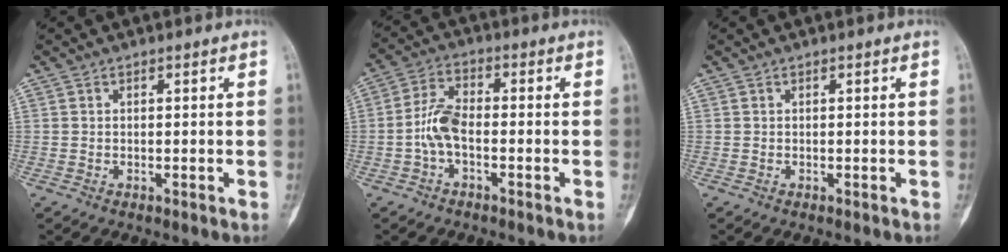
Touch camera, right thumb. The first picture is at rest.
{"total": 6.3, "force": [-1.6, 3.1, 5.3], "torque": [-0.107, 0.019, -0.039]}
{"total": 0.0}